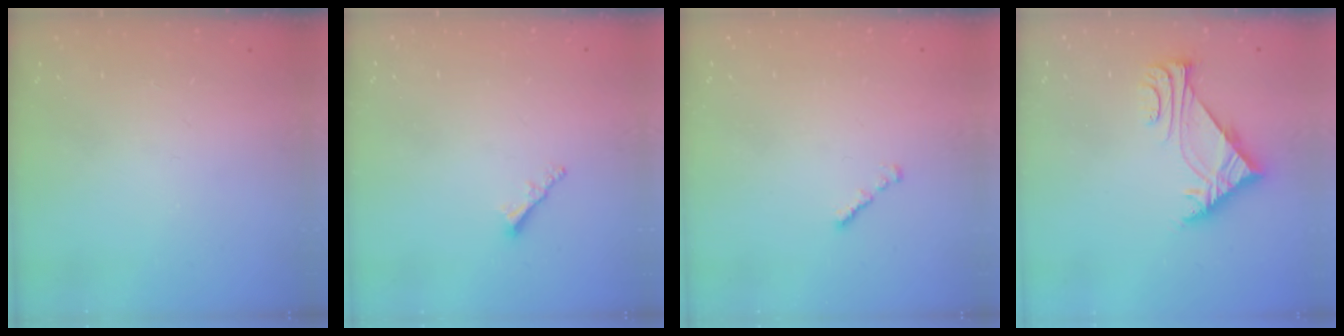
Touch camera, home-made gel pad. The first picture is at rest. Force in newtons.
{"total": 1.9, "press": 1.9, "slide": 0.5}
{"total": 1.1, "press": 1.0, "slide": 0.5}
{"total": 6.4, "press": 6.4, "slide": 0.8}